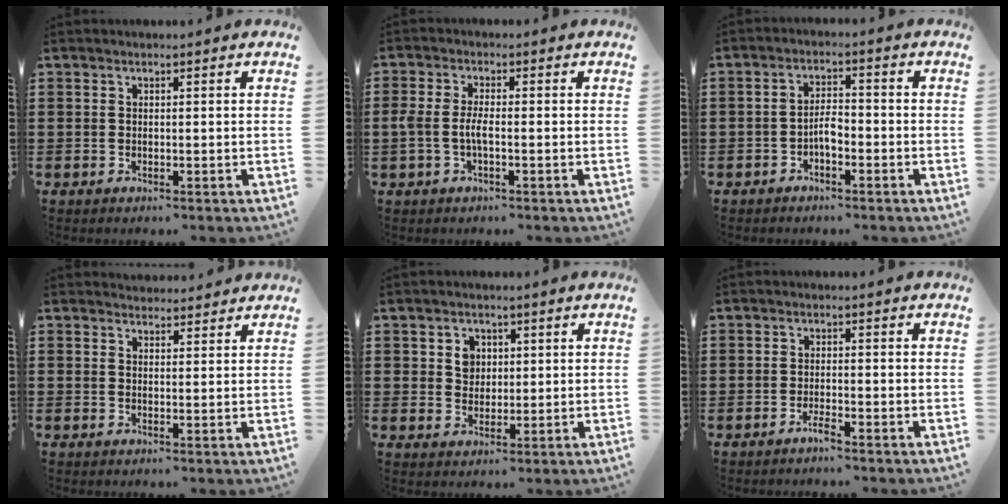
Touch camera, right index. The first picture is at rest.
{"total": 3.3, "force": [-0.9, 0.9, 3.0], "torque": [-0.076, -0.005, -0.024]}
{"total": 3.1, "force": [-1.5, 1.2, 2.4], "torque": [-0.054, 0.006, -0.033]}
{"total": 2.1, "force": [2.0, 0.5, -0.3], "torque": [0.001, 0.002, 0.039]}
{"total": 3.1, "force": [1.1, 2.7, 1.2], "torque": [-0.026, 0.009, 0.015]}
{"total": 1.8, "force": [-1.5, 0.1, 1.0], "torque": [-0.018, -0.002, -0.027]}